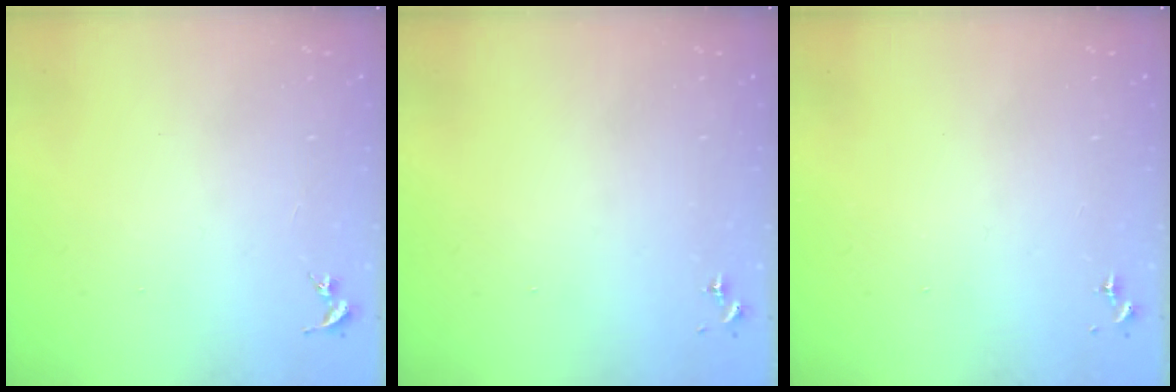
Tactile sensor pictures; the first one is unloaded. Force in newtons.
{"total": 0.0}
{"total": 0.0}